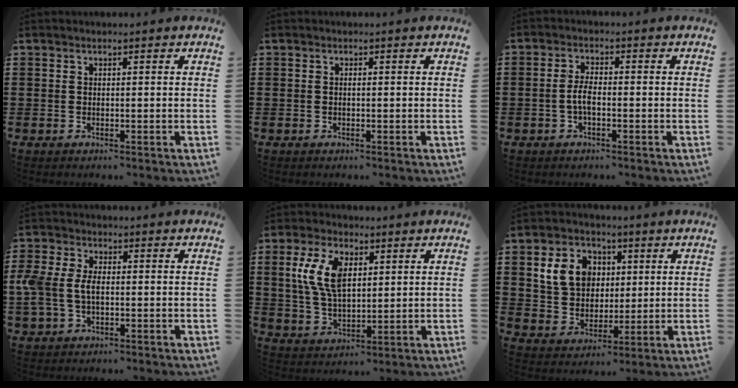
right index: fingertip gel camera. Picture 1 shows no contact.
{"total": 0.0}
{"total": 3.2, "force": [-0.8, 1.1, 2.9], "torque": [-0.067, 0.000, -0.020]}
{"total": 4.9, "force": [-0.4, 3.2, 3.7], "torque": [-0.107, -0.003, -0.019]}
{"total": 8.8, "force": [2.7, 4.8, 6.8], "torque": [-0.157, 0.011, 0.046]}
{"total": 8.7, "force": [2.4, 7.1, 4.4], "torque": [-0.112, 0.021, 0.043]}